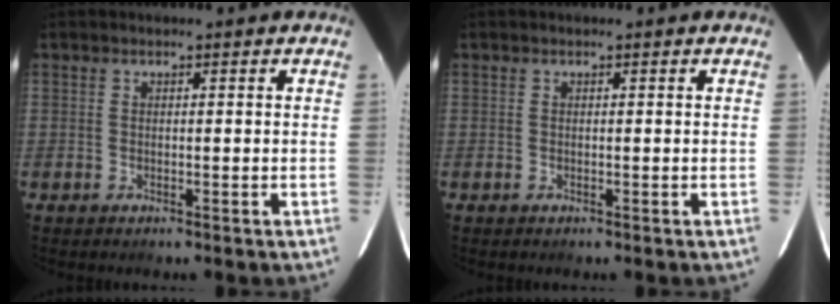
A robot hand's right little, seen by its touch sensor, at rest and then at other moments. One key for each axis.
{"total": 0.0}